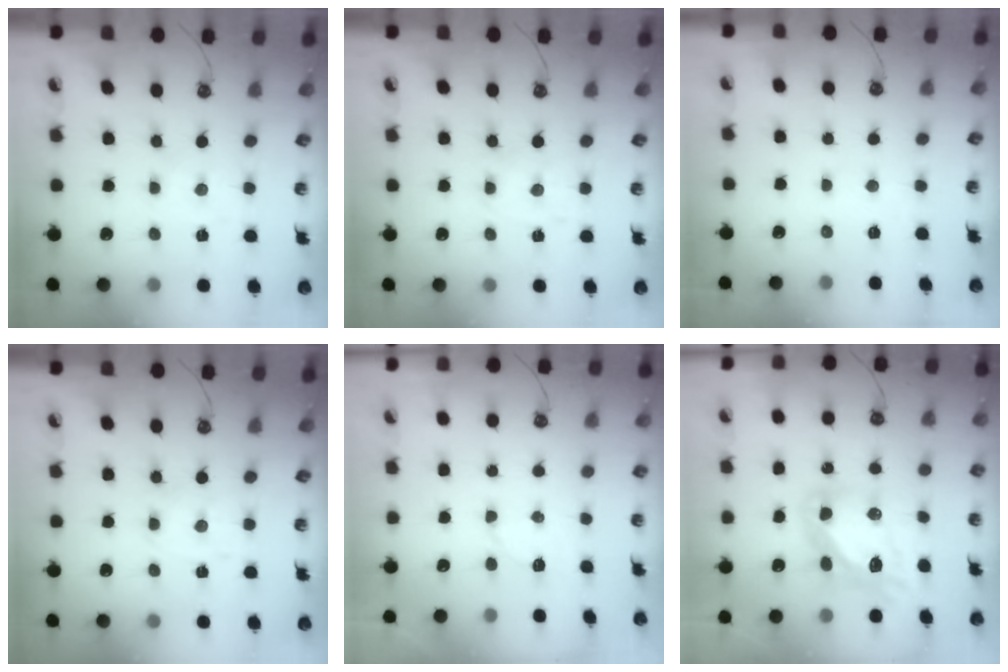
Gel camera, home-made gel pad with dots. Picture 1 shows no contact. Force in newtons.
{"total": 1.8, "press": 1.8, "slide": 0.2}
{"total": 4.8, "press": 4.8, "slide": 0.6}
{"total": 1.8, "press": 1.8, "slide": 0.2}
{"total": 3.3, "press": 3.2, "slide": 0.5}
{"total": 14.0, "press": 13.9, "slide": 1.2}